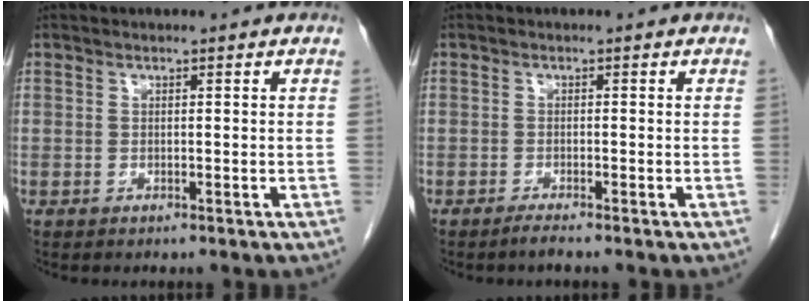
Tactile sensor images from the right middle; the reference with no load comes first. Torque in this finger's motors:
{"motor_torque": [0.11, -0.08, 0.03, 0.00]}